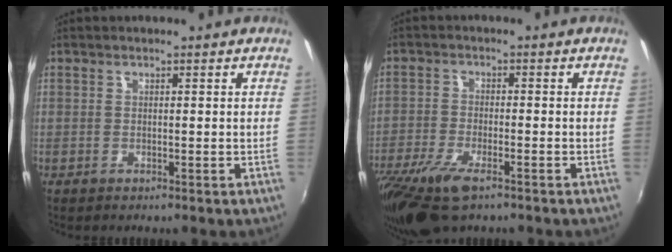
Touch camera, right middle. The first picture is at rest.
{"total": 12.9, "force": [-8.5, 4.5, 8.7], "torque": [-0.198, -0.044, -0.156]}